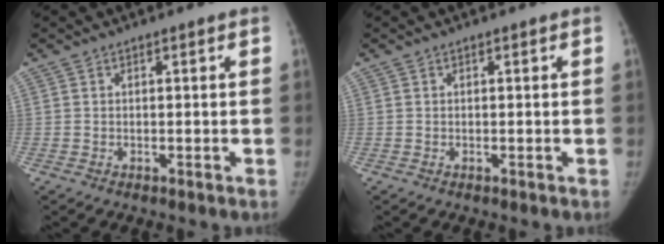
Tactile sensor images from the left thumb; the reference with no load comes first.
{"total": 0.0}